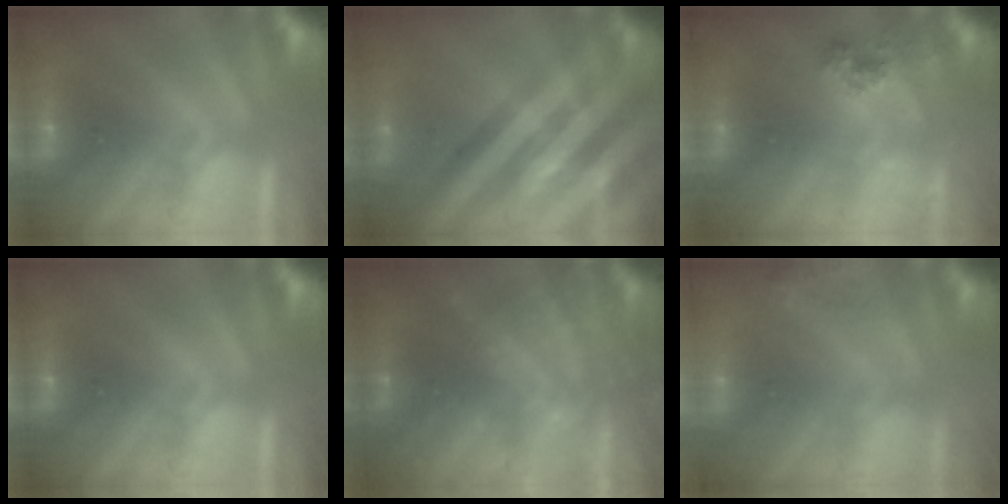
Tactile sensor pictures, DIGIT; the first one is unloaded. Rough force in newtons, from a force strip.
{"total": 2.4}
{"total": 2.6}
{"total": 0.0}
{"total": 8.5}
{"total": 7.0}